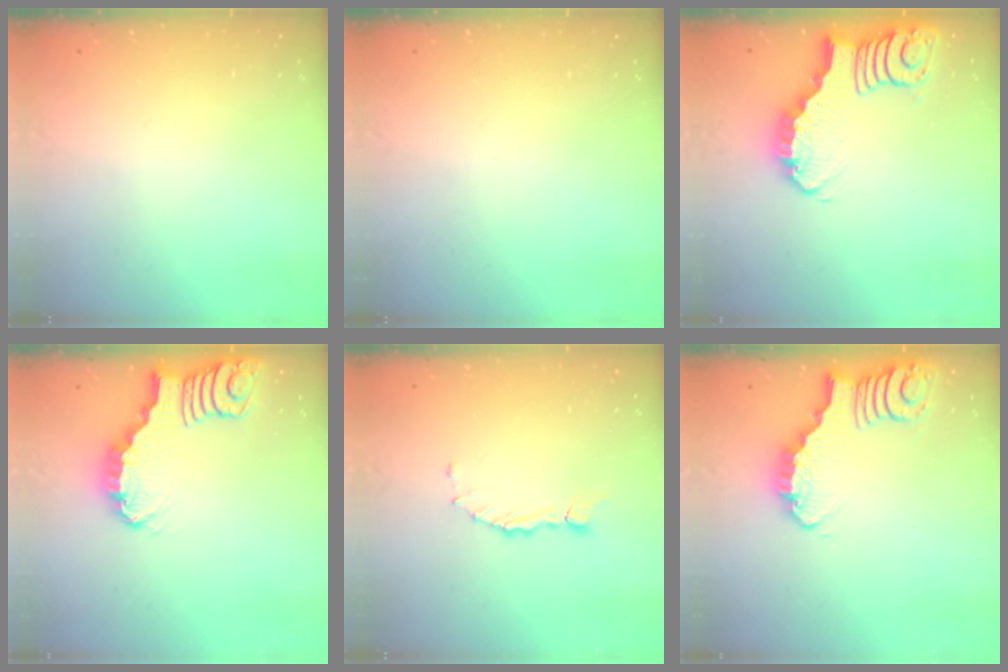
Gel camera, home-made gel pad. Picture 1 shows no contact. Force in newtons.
{"total": 0.0}
{"total": 4.5, "press": 4.5, "slide": 0.5}
{"total": 2.8, "press": 2.7, "slide": 0.4}
{"total": 2.1, "press": 2.0, "slide": 0.3}
{"total": 2.7, "press": 2.7, "slide": 0.2}